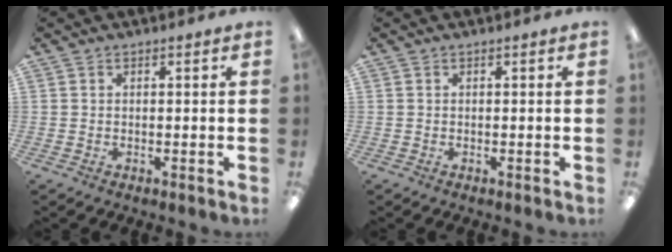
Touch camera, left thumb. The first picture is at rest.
{"total": 0.0}